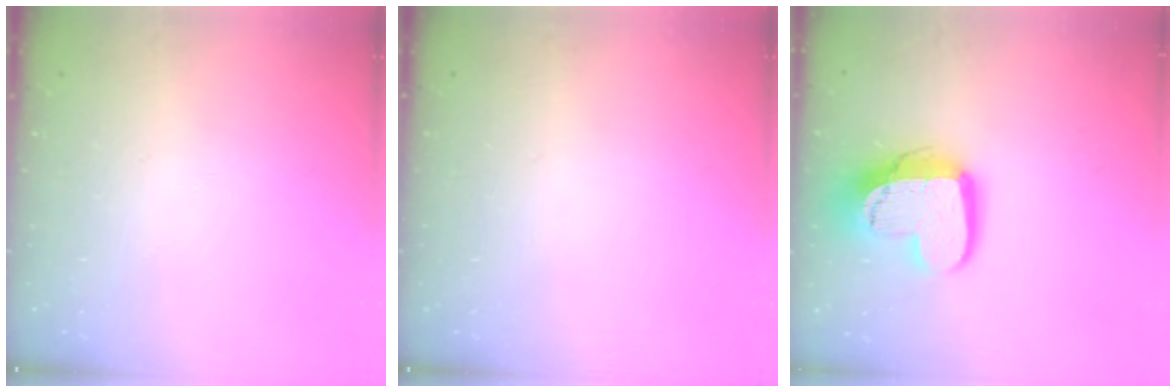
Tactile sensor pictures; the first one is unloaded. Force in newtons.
{"total": 0.0}
{"total": 14.7, "press": 14.6, "slide": 1.2}